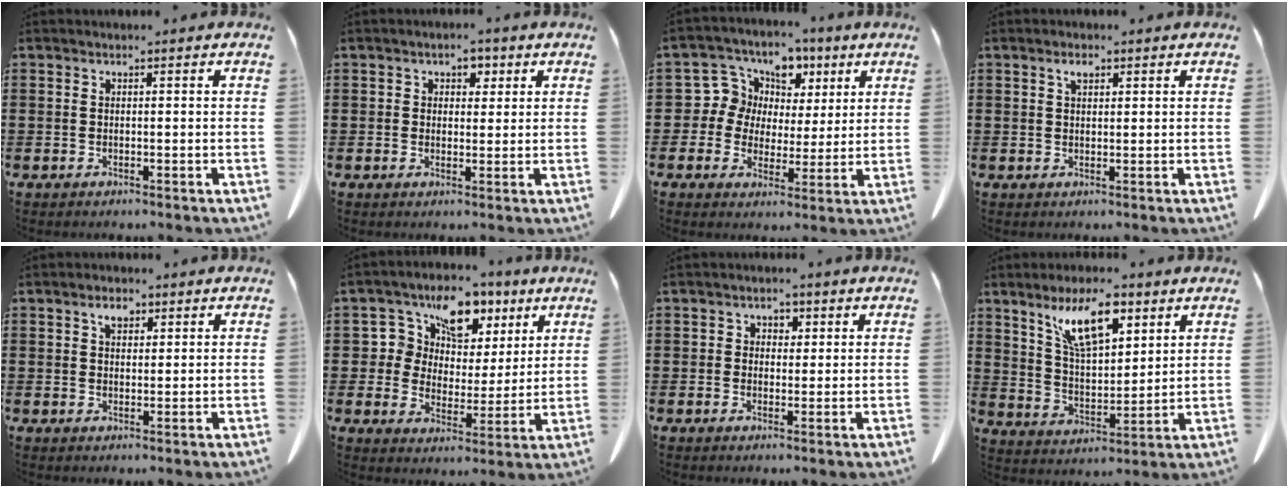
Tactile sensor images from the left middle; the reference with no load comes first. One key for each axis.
{"total": 2.4, "fx": 1.1, "fy": 2.0, "fz": 0.8, "tx": -0.009, "ty": 0.004, "tz": 0.012}
{"total": 7.6, "fx": 2.1, "fy": 7.2, "fz": 1.2, "tx": -0.067, "ty": -0.002, "tz": 0.038}
{"total": 1.7, "fx": 0.9, "fy": 0.8, "fz": 1.2, "tx": -0.020, "ty": 0.001, "tz": 0.014}
{"total": 2.5, "fx": 1.5, "fy": 1.4, "fz": 1.5, "tx": -0.026, "ty": 0.002, "tz": 0.025}
{"total": 9.5, "fx": 5.7, "fy": 6.7, "fz": 3.5, "tx": -0.083, "ty": -0.018, "tz": 0.099}
{"total": 2.0, "fx": 0.8, "fy": 1.8, "fz": 0.3, "tx": -0.009, "ty": 0.008, "tz": 0.010}
{"total": 10.4, "fx": 6.5, "fy": 3.9, "fz": 7.1, "tx": -0.140, "ty": -0.008, "tz": 0.114}